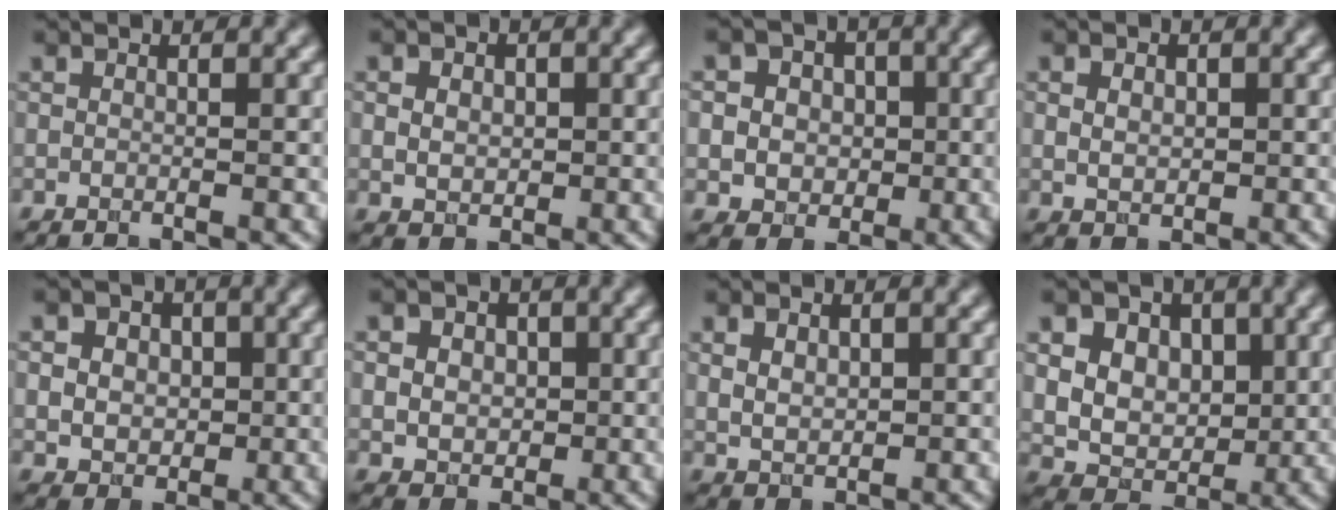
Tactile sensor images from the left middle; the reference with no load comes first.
{"total": 3.1, "force": [0.8, 2.4, 1.8], "torque": [-0.028, 0.010, 0.001]}
{"total": 7.3, "force": [1.7, 6.4, 3.2], "torque": [-0.060, 0.031, 0.013]}
{"total": 1.9, "force": [0.3, 1.5, 1.2], "torque": [-0.019, 0.001, 0.006]}
{"total": 6.8, "force": [1.8, 5.5, 3.6], "torque": [-0.061, 0.028, 0.012]}
{"total": 5.9, "force": [1.6, 4.7, 3.2], "torque": [-0.053, 0.024, 0.007]}
{"total": 2.6, "force": [0.5, 1.7, 1.8], "torque": [-0.035, -0.003, 0.017]}
{"total": 10.5, "force": [3.9, 8.0, 5.6], "torque": [-0.095, 0.018, 0.063]}